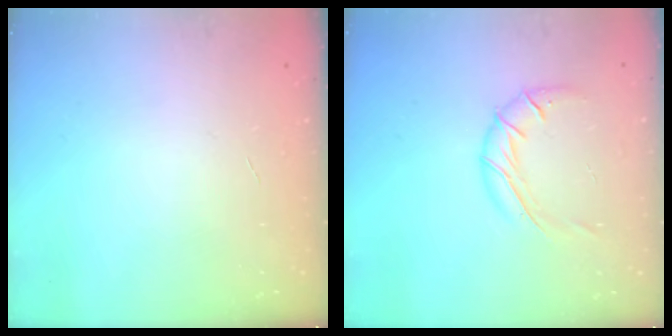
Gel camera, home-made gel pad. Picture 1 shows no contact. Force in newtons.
{"total": 11.0, "press": 10.9, "slide": 1.8}